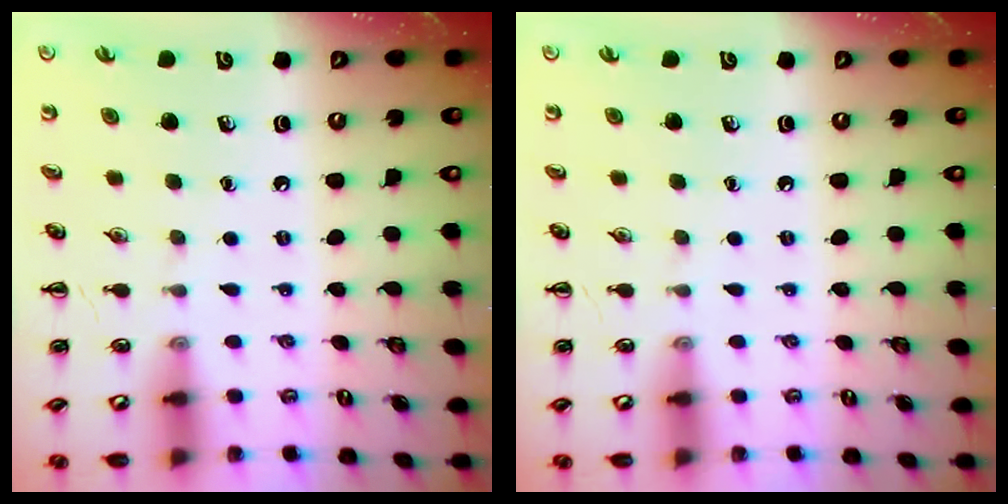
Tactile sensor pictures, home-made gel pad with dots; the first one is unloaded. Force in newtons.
{"total": 0.0}